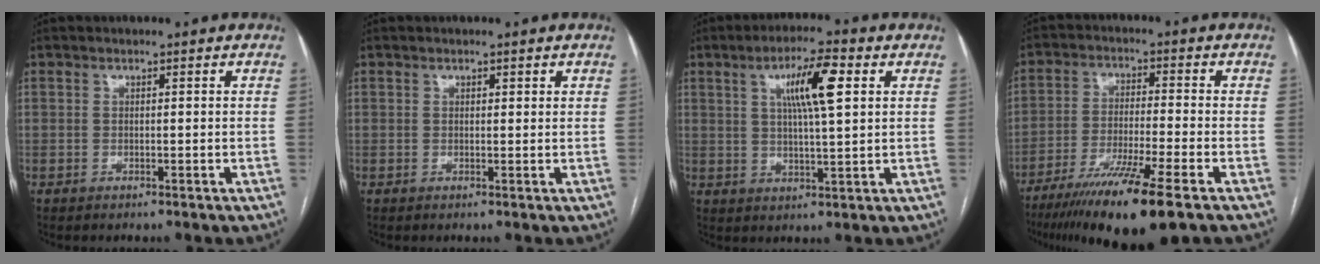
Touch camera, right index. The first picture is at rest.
{"total": 0.8, "force": [0.6, 0.4, 0.4], "torque": [-0.003, 0.001, 0.006]}
{"total": 8.9, "force": [3.0, 1.0, 8.3], "torque": [-0.144, 0.009, 0.050]}
{"total": 14.2, "force": [-9.6, -0.1, 10.5], "torque": [-0.184, -0.040, -0.163]}